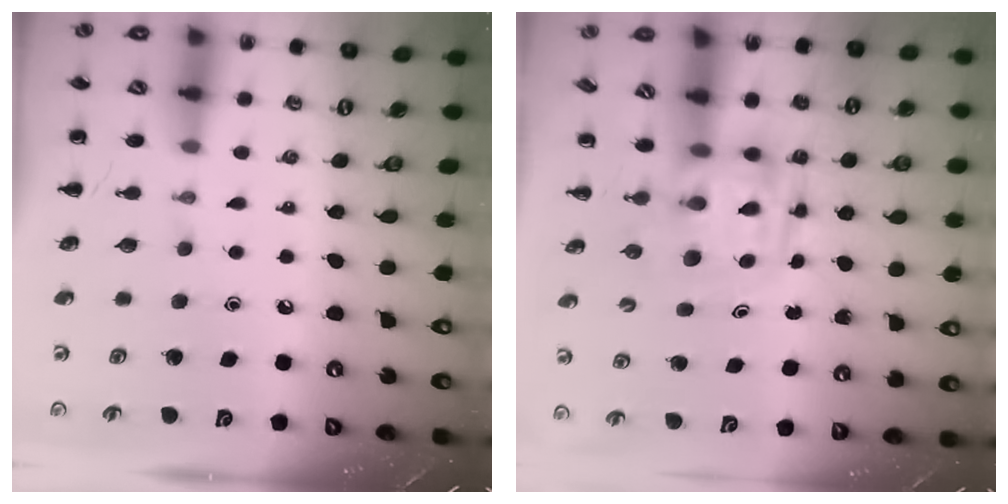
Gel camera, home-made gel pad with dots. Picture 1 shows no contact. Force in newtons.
{"total": 3.9, "press": 3.8, "slide": 0.7}